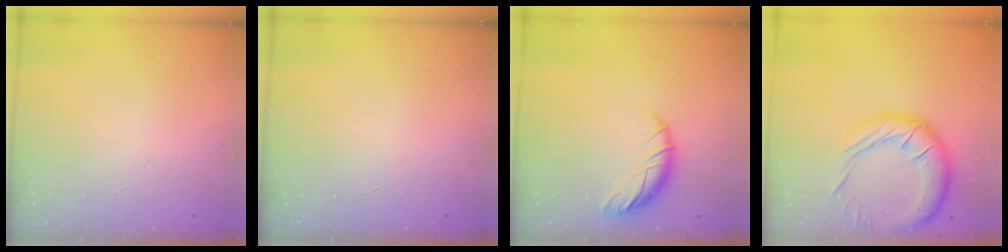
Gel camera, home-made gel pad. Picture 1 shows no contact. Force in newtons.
{"total": 0.0}
{"total": 10.1, "press": 10.1, "slide": 0.4}
{"total": 20.6, "press": 20.4, "slide": 2.8}